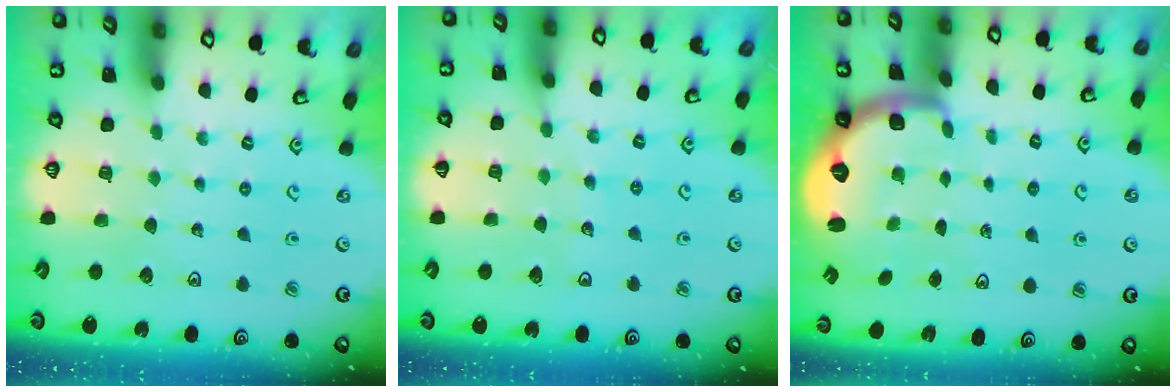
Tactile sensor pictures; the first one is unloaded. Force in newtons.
{"total": 4.9, "press": 4.9, "slide": 0.4}
{"total": 3.4, "press": 2.6, "slide": 2.1}